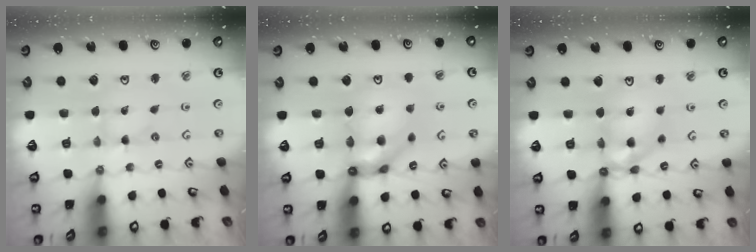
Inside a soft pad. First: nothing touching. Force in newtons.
{"total": 11.2, "press": 11.2, "slide": 1.0}
{"total": 12.8, "press": 12.7, "slide": 1.5}